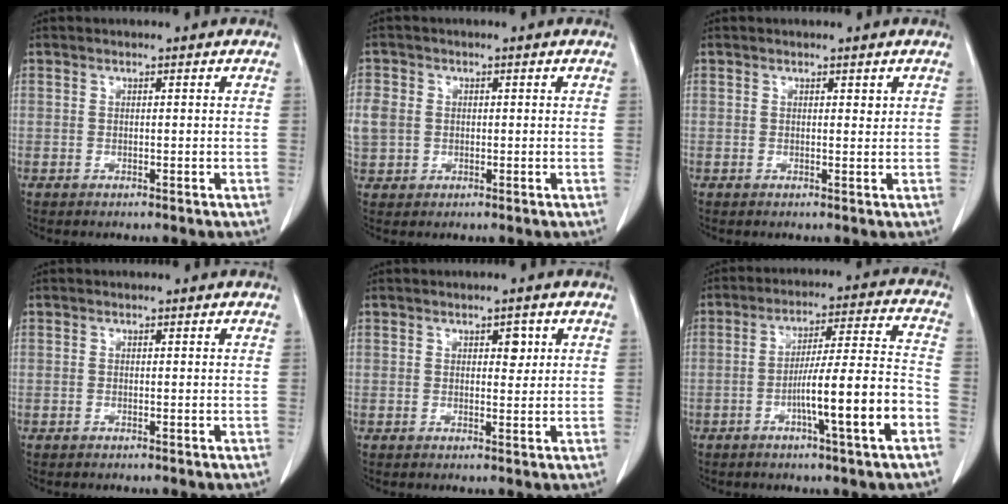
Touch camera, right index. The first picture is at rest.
{"total": 6.2, "force": [0.4, 5.5, 2.8], "torque": [-0.090, 0.012, 0.015]}
{"total": 0.7, "force": [0.4, 0.3, 0.5], "torque": [-0.004, -0.002, 0.005]}
{"total": 0.0}
{"total": 2.1, "force": [0.8, 1.2, 1.5], "torque": [-0.018, 0.000, 0.011]}
{"total": 12.6, "force": [-4.7, -0.3, 11.7], "torque": [-0.189, 0.008, -0.074]}